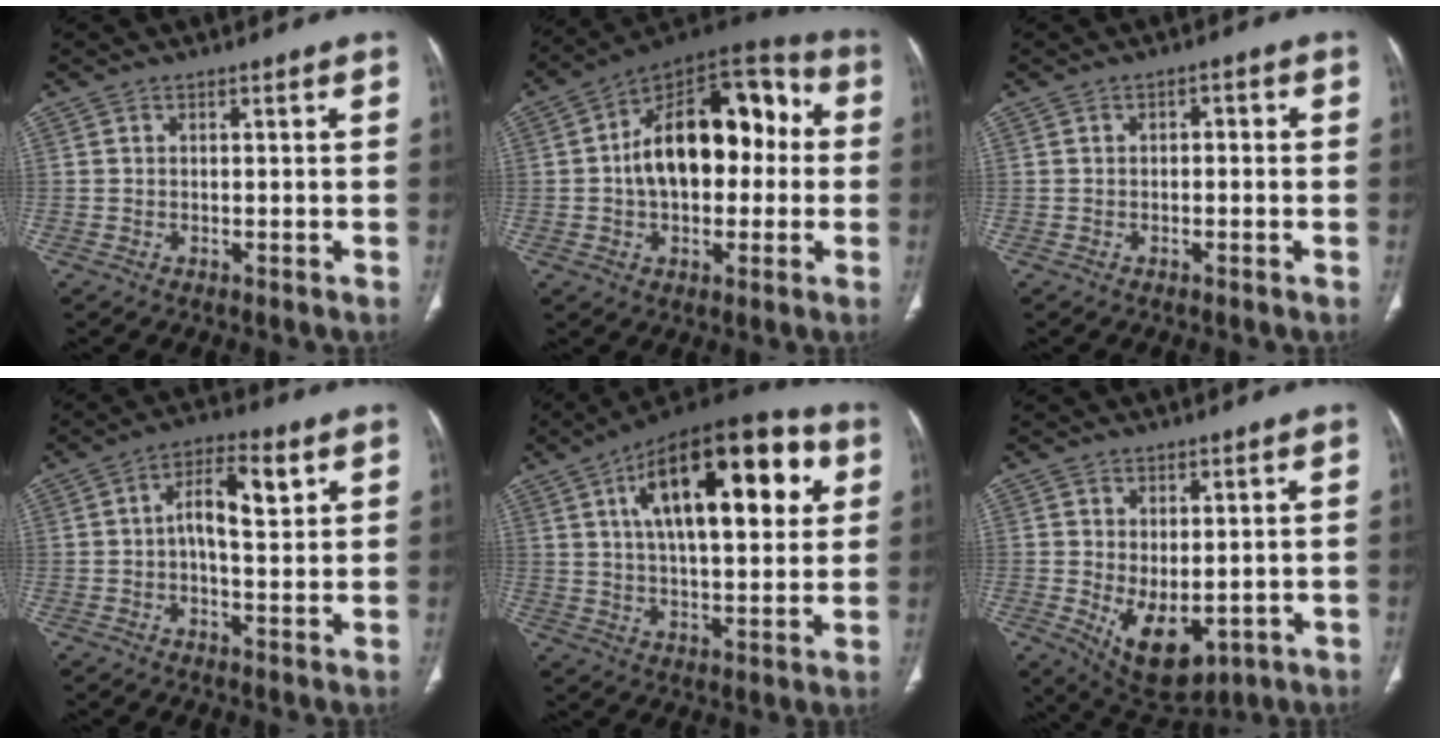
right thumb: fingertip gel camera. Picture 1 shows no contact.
{"total": 21.1, "force": [0.9, 12.6, 16.8], "torque": [-0.229, 0.049, 0.008]}
{"total": 1.7, "force": [0.0, 1.2, 1.2], "torque": [-0.014, 0.009, -0.006]}
{"total": 8.3, "force": [2.0, 3.6, 7.2], "torque": [-0.109, 0.012, 0.028]}
{"total": 25.1, "force": [8.2, 10.7, 21.2], "torque": [-0.304, 0.007, 0.120]}
{"total": 9.4, "force": [-1.4, 5.2, 7.6], "torque": [-0.106, -0.011, 0.007]}